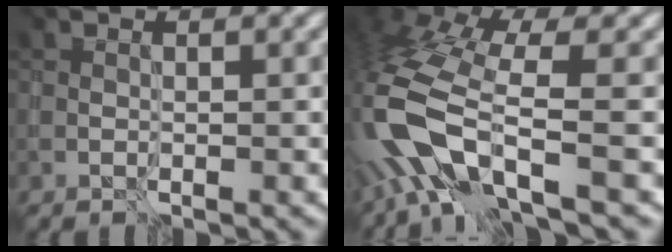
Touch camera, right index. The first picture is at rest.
{"total": 7.7, "force": [-3.4, 2.7, 6.4], "torque": [-0.142, 0.003, -0.076]}